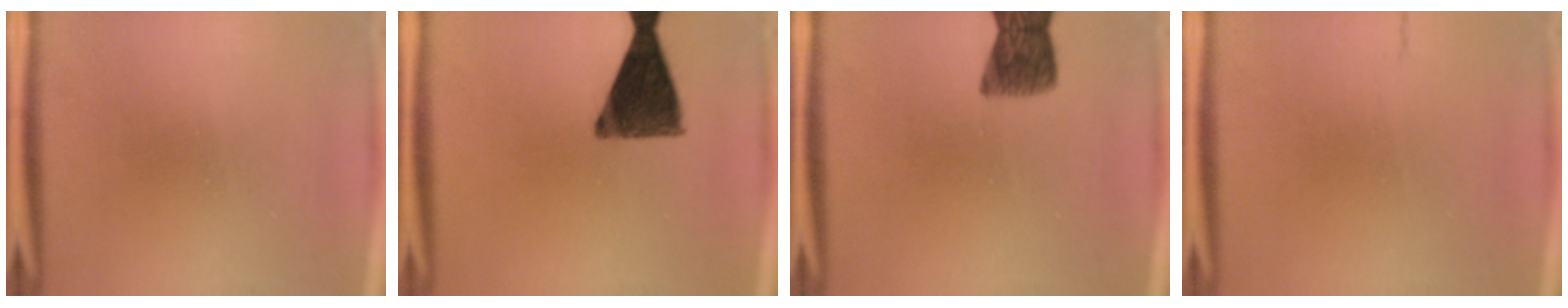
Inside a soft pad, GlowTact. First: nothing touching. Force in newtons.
{"total": 11.5}
{"total": 6.7}
{"total": 1.6}